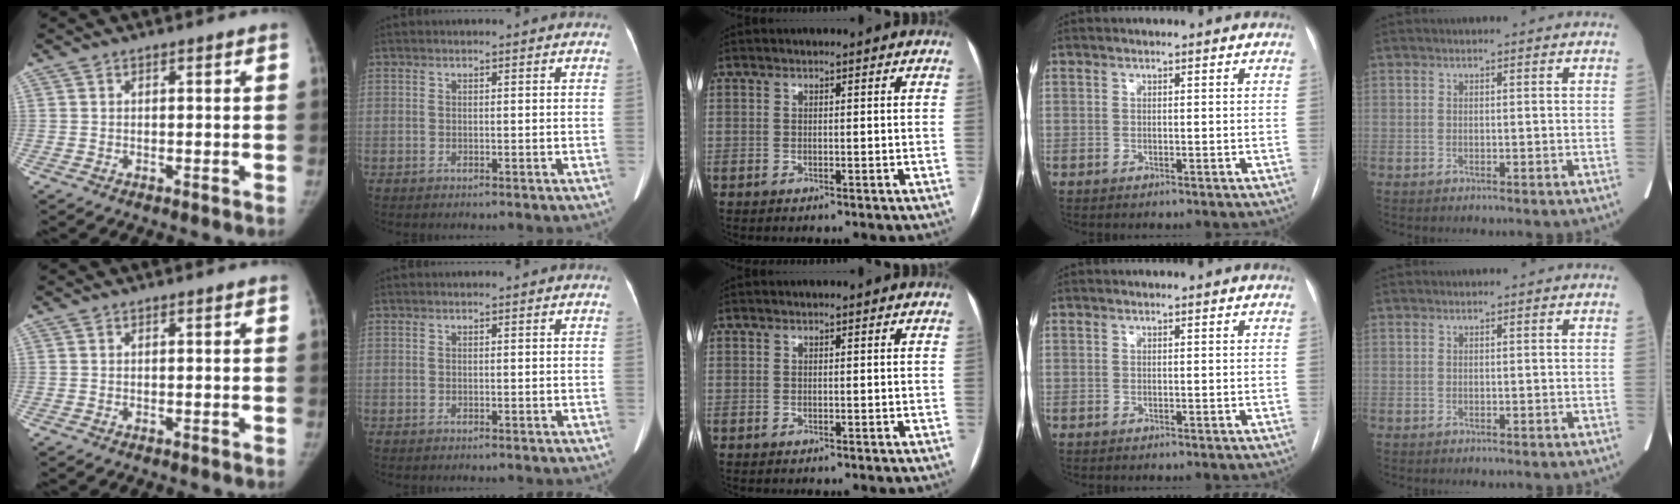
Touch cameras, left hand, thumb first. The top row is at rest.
{}